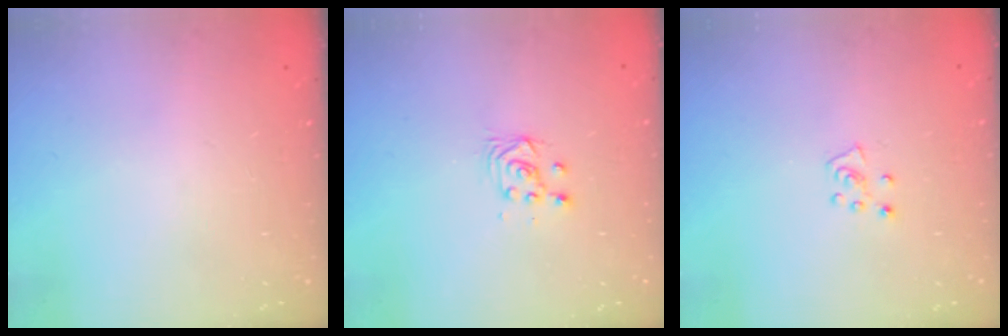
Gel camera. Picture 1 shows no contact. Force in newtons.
{"total": 4.1, "press": 4.0, "slide": 0.7}
{"total": 5.0, "press": 4.9, "slide": 0.4}